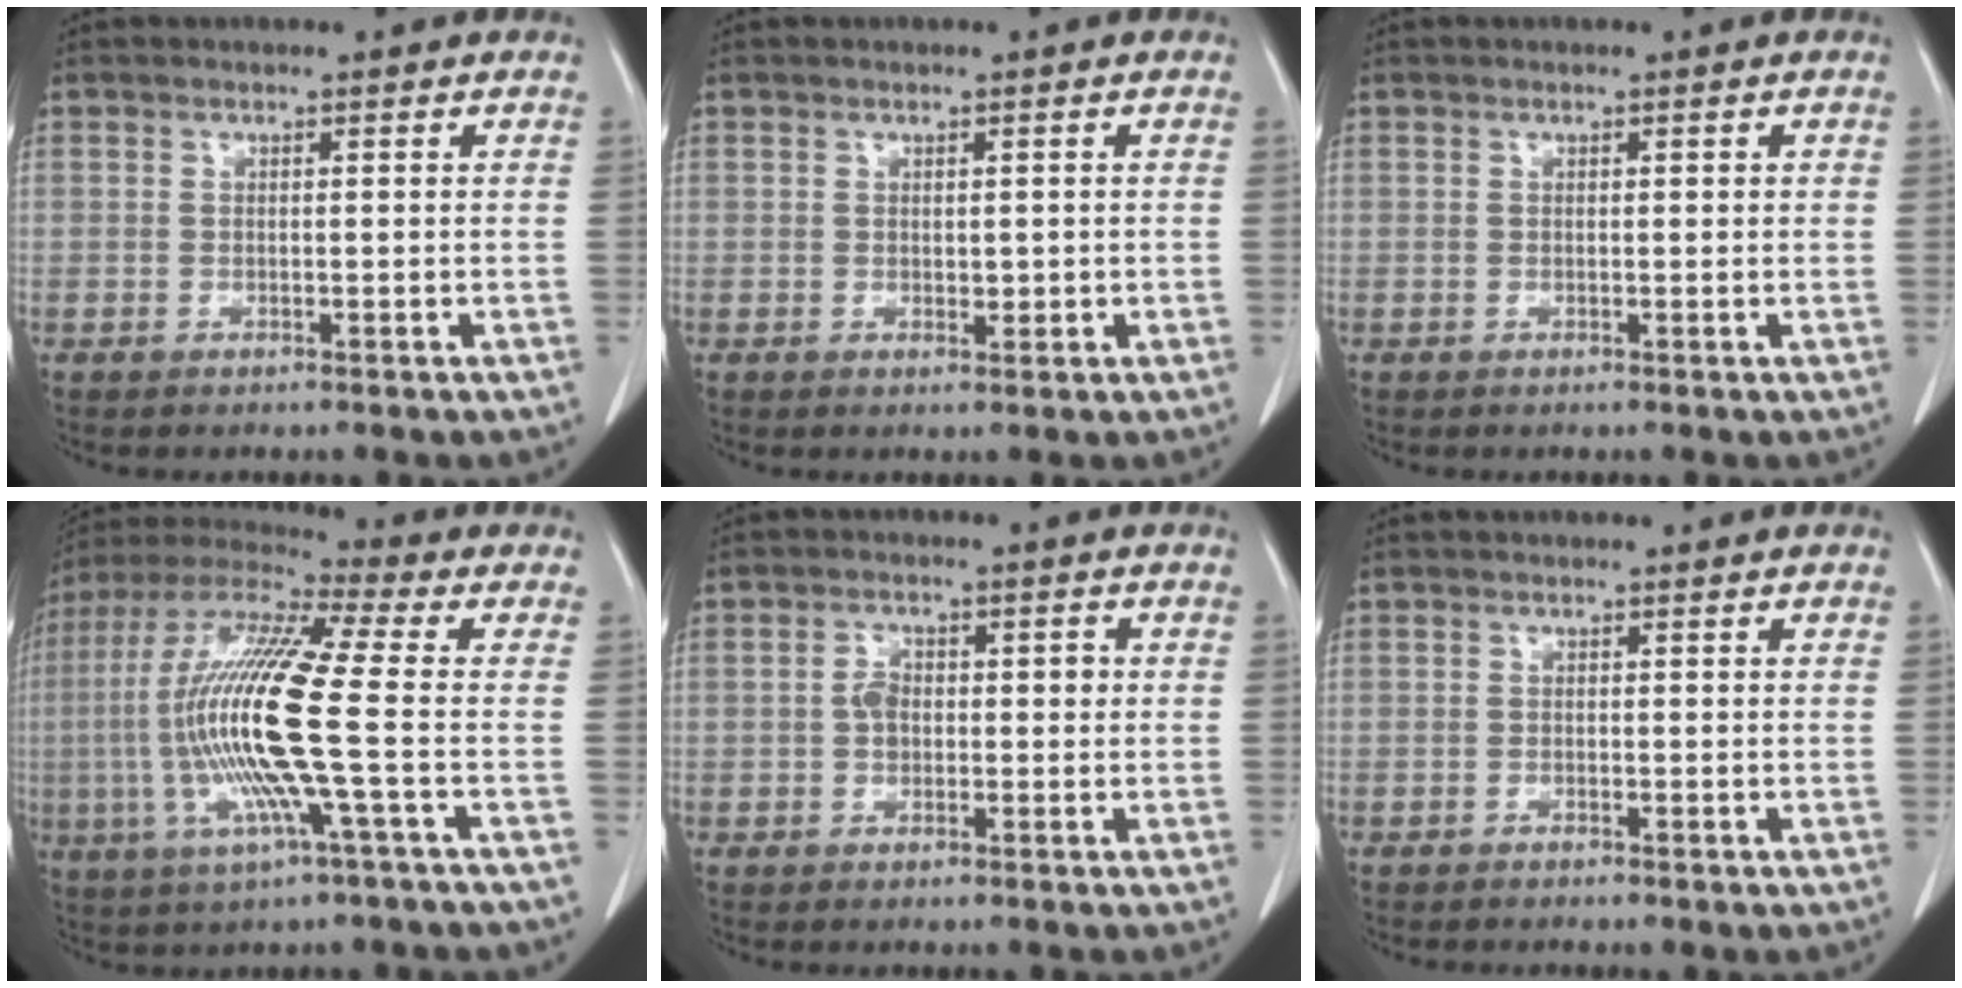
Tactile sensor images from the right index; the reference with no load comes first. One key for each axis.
{"total": 1.3, "fx": 0.2, "fy": 0.8, "fz": 1.0, "tx": -0.009, "ty": -0.001, "tz": 0.009}
{"total": 0.6, "fx": 0.2, "fy": 0.2, "fz": 0.6, "tx": -0.009, "ty": 0.001, "tz": 0.002}
{"total": 17.3, "fx": -2.3, "fy": 0.4, "fz": 17.1, "tx": -0.358, "ty": -0.005, "tz": -0.054}
{"total": 3.3, "fx": 0.1, "fy": 2.1, "fz": 2.5, "tx": -0.040, "ty": 0.018, "tz": 0.002}
{"total": 0.0}